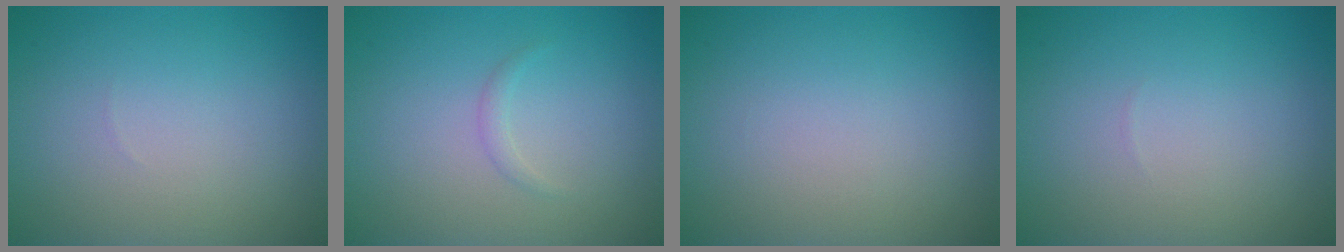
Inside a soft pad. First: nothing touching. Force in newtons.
{"total": 0.8, "press": 0.8, "slide": 0.0}
{"total": 0.0}
{"total": 0.0}